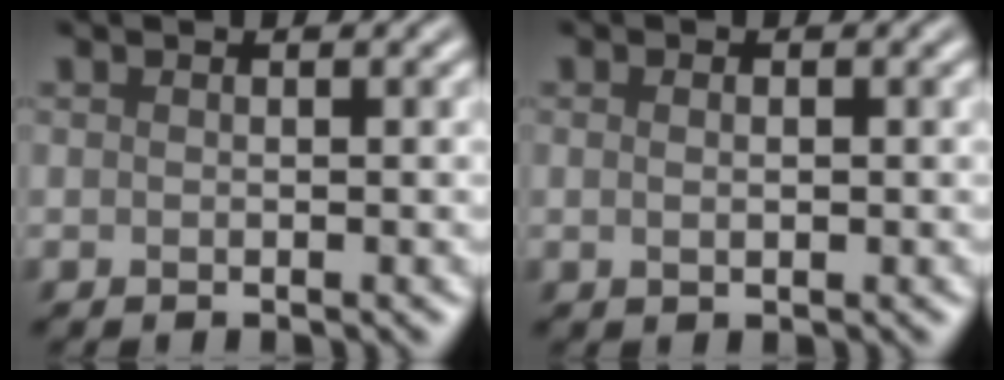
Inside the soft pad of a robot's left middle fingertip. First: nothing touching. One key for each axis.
{"total": 1.0, "fx": 0.2, "fy": 0.5, "fz": 0.8, "tx": -0.014, "ty": -0.002, "tz": 0.003}